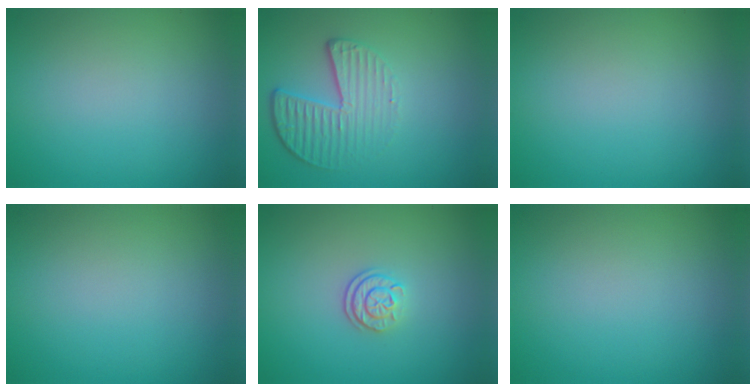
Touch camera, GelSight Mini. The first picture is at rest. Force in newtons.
{"total": 4.4, "press": 3.1, "slide": 3.1}
{"total": 0.0}
{"total": 0.0}
{"total": 2.2, "press": 1.7, "slide": 1.4}
{"total": 0.0}